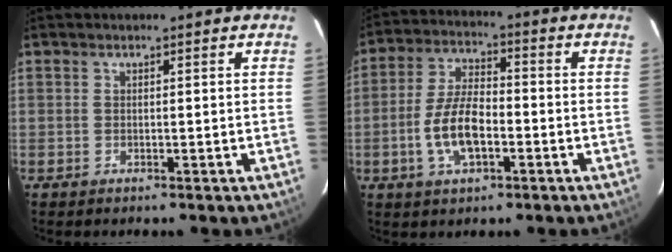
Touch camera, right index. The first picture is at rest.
{"total": 9.7, "force": [-3.0, 4.3, 8.1], "torque": [-0.167, 0.003, -0.054]}